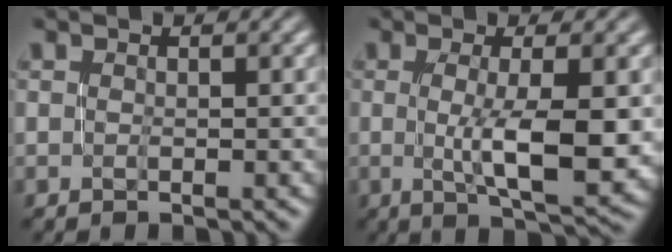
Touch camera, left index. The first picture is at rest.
{"total": 6.6, "force": [-0.3, 1.6, 6.4], "torque": [-0.102, -0.006, 0.002]}